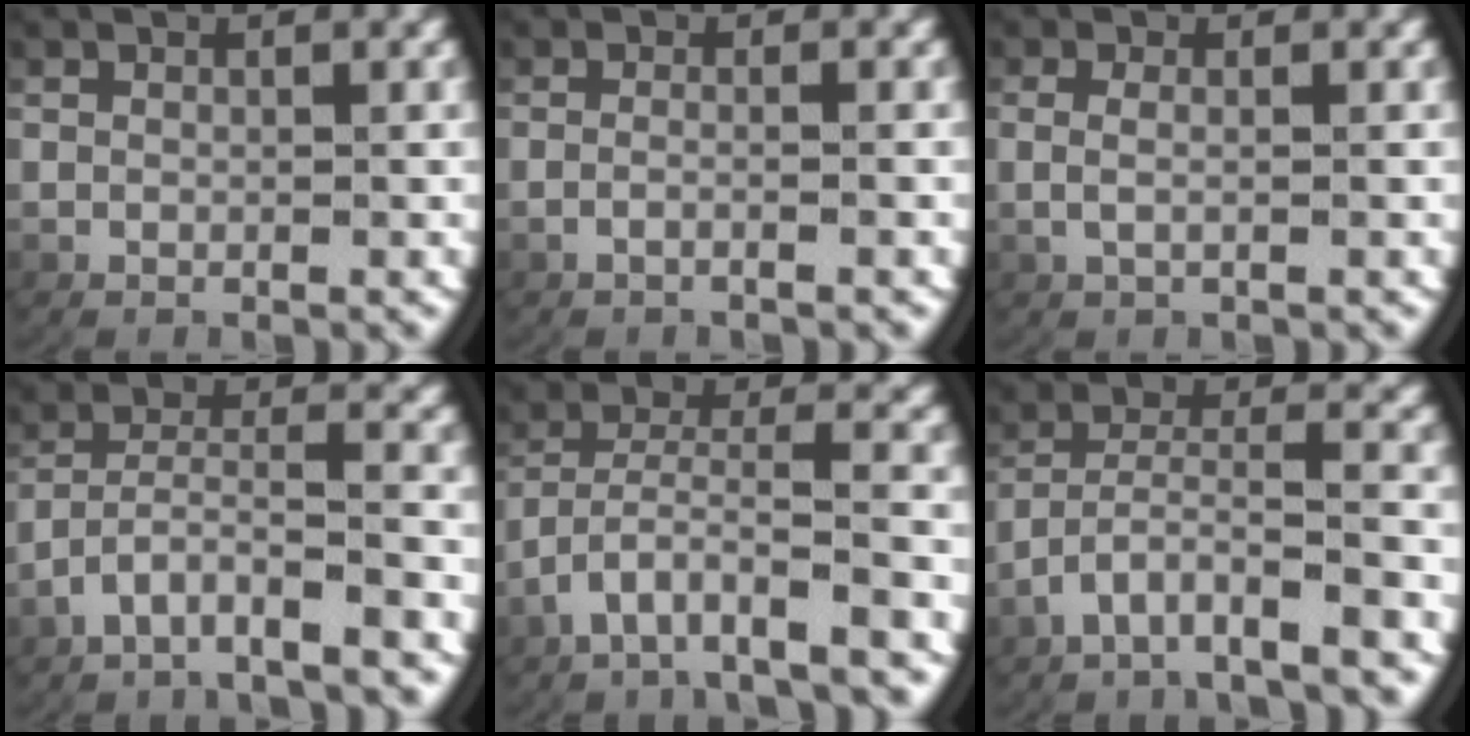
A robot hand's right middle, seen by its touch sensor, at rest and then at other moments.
{"total": 1.3, "force": [-0.9, -0.3, 1.0], "torque": [-0.033, -0.004, -0.012]}
{"total": 1.4, "force": [0.0, 0.3, 1.3], "torque": [-0.041, -0.007, 0.006]}
{"total": 4.5, "force": [-3.3, 1.2, 2.9], "torque": [-0.067, -0.014, -0.047]}
{"total": 3.9, "force": [-2.0, 1.1, 3.2], "torque": [-0.077, -0.016, -0.022]}
{"total": 4.5, "force": [-2.9, 1.2, 3.2], "torque": [-0.076, -0.015, -0.039]}